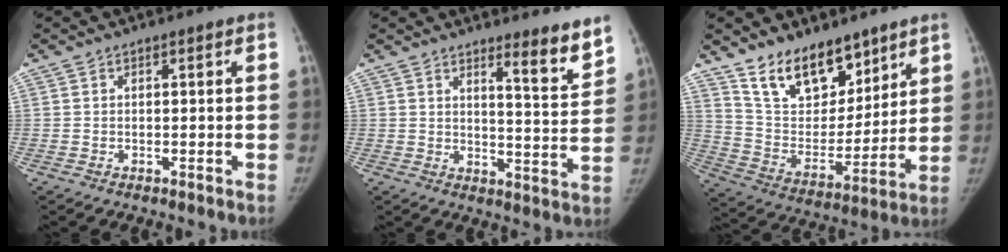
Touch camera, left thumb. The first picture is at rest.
{"total": 7.7, "force": [5.9, 0.8, 4.8], "torque": [-0.052, -0.055, 0.086]}
{"total": 16.7, "force": [11.9, 8.8, 7.6], "torque": [-0.069, -0.073, 0.219]}